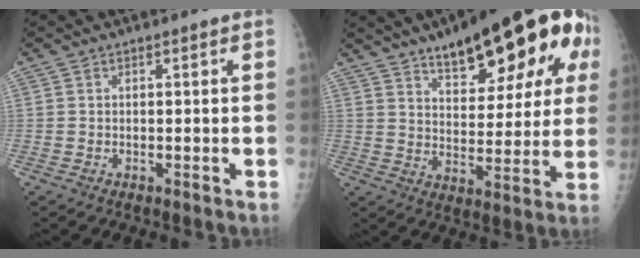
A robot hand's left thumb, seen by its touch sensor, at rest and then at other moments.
{"total": 23.3, "force": [11.4, 8.6, 18.5], "torque": [-0.228, -0.018, 0.162]}